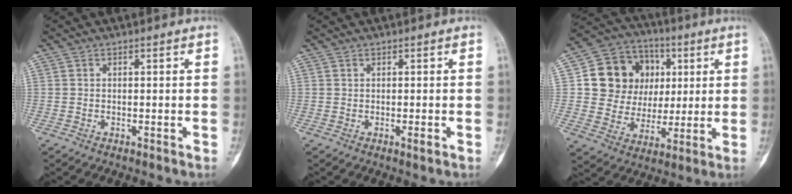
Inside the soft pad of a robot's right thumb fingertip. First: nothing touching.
{"total": 0.8, "force": [-0.3, 0.1, 0.8], "torque": [-0.013, -0.003, -0.003]}
{"total": 16.4, "force": [3.3, 14.3, 7.3], "torque": [-0.082, 0.013, 0.068]}